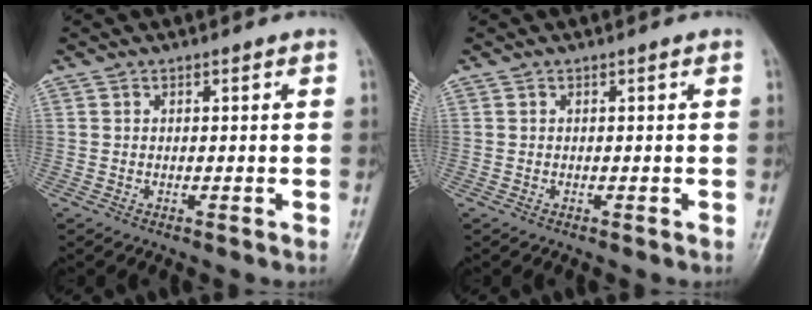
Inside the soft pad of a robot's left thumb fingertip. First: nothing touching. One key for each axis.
{"total": 0.0}